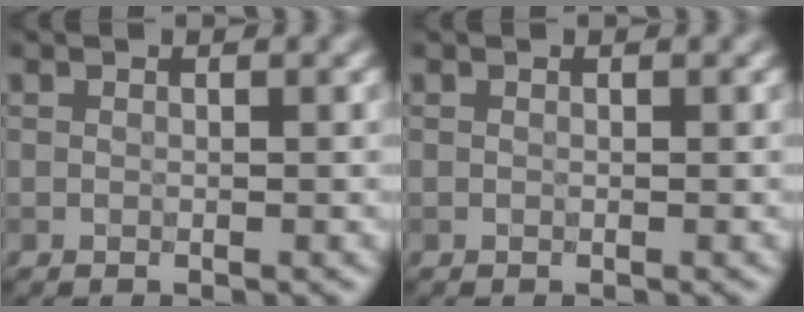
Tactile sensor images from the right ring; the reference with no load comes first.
{"total": 0.0}